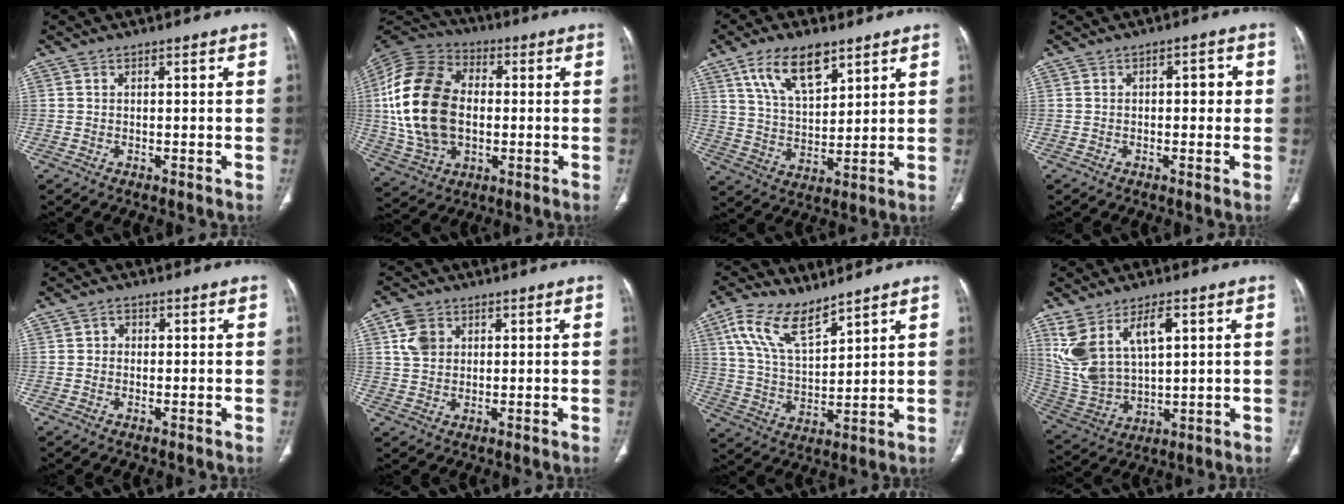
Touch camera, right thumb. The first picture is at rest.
{"total": 21.9, "force": [0.5, 14.6, 16.3], "torque": [-0.320, 0.014, 0.014]}
{"total": 12.9, "force": [7.5, 6.0, 8.5], "torque": [-0.130, -0.030, 0.145]}
{"total": 3.2, "force": [0.2, 1.7, 2.6], "torque": [-0.017, 0.004, -0.002]}
{"total": 1.5, "force": [0.1, 1.3, 0.7], "torque": [-0.002, 0.004, -0.002]}
{"total": 5.6, "force": [2.1, 4.3, 2.9], "torque": [-0.042, -0.002, 0.041]}
{"total": 11.7, "force": [8.0, 4.7, 7.1], "torque": [-0.124, -0.034, 0.166]}
{"total": 13.8, "force": [5.8, 6.9, 10.4], "torque": [-0.212, -0.020, 0.134]}